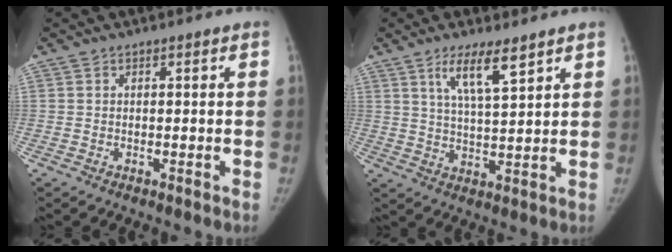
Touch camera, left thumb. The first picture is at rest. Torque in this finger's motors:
{"motor_torque": [0.05, 0.16, 0.09, 0.29, 0.05]}